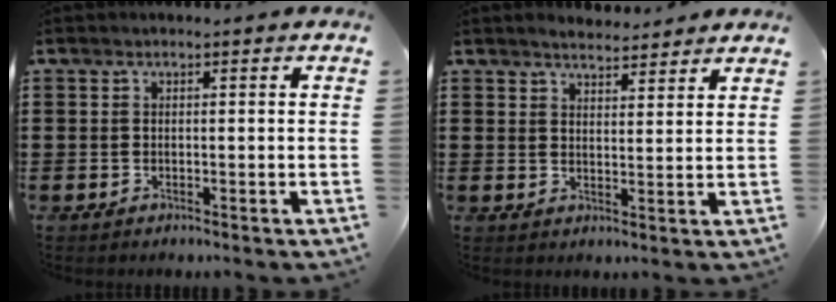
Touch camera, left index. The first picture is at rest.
{"total": 3.2, "force": [3.1, 0.3, 0.5], "torque": [-0.017, -0.004, 0.059]}